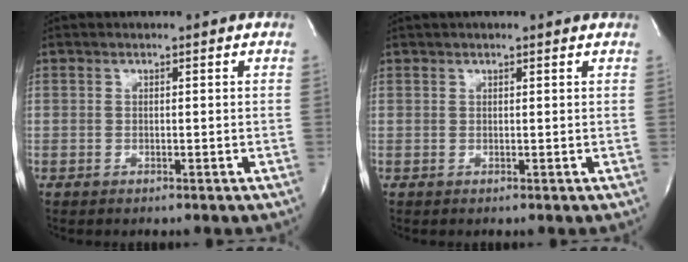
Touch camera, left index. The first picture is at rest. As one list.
[{"total": 2.6, "force": [2.2, 0.4, 1.3], "torque": [-0.021, 0.028, 0.029]}]